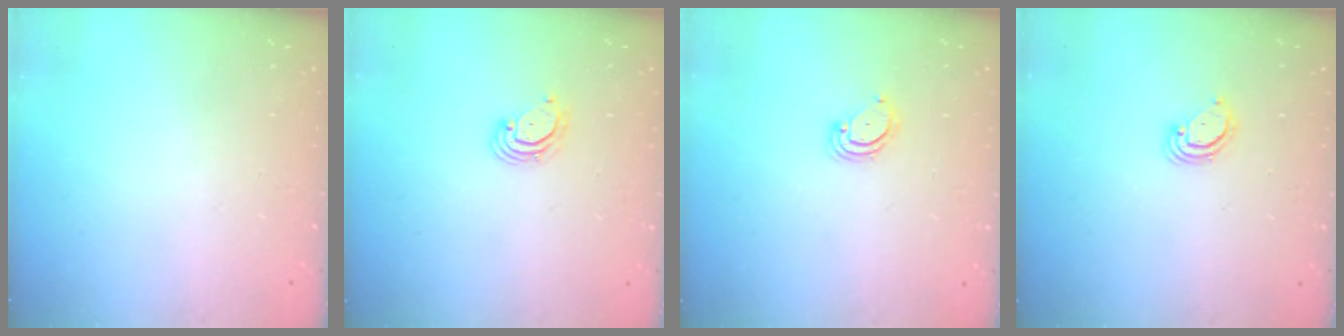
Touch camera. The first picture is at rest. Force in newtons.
{"total": 2.8, "press": 2.8, "slide": 0.2}
{"total": 3.1, "press": 3.1, "slide": 0.3}
{"total": 2.8, "press": 2.8, "slide": 0.3}